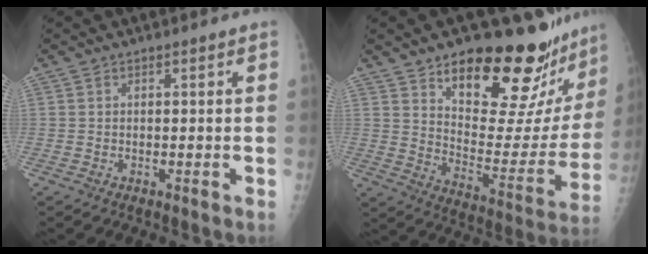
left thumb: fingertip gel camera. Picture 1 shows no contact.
{"total": 25.4, "force": [19.5, 8.1, 14.1], "torque": [-0.153, -0.125, 0.275]}